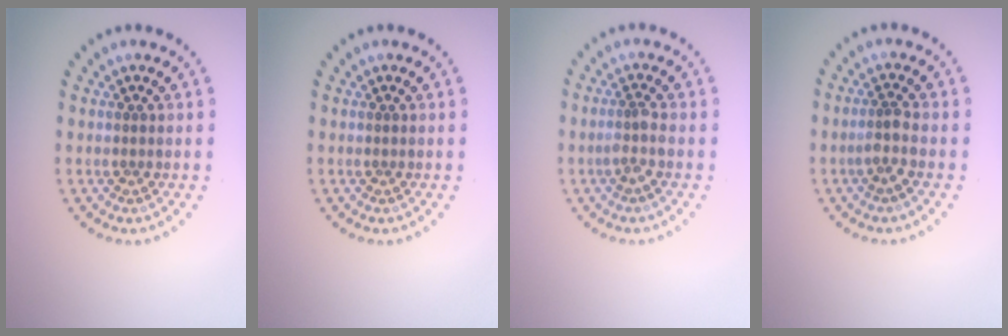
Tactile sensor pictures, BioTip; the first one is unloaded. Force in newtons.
{"total": 0.0}
{"total": 1.5, "press": 1.1, "slide": 0.9}
{"total": 1.6, "press": 1.3, "slide": 1.0}